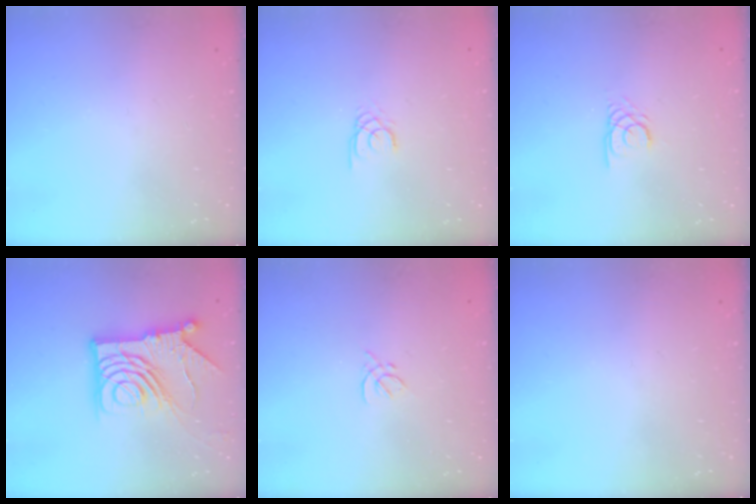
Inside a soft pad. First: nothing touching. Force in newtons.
{"total": 1.6, "press": 1.6, "slide": 0.2}
{"total": 2.4, "press": 2.4, "slide": 0.2}
{"total": 17.5, "press": 17.4, "slide": 1.9}
{"total": 2.0, "press": 1.9, "slide": 0.7}
{"total": 0.0}